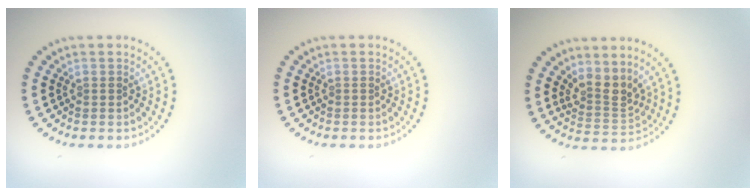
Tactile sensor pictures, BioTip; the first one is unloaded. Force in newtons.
{"total": 0.0}
{"total": 2.8, "press": 2.0, "slide": 2.0}